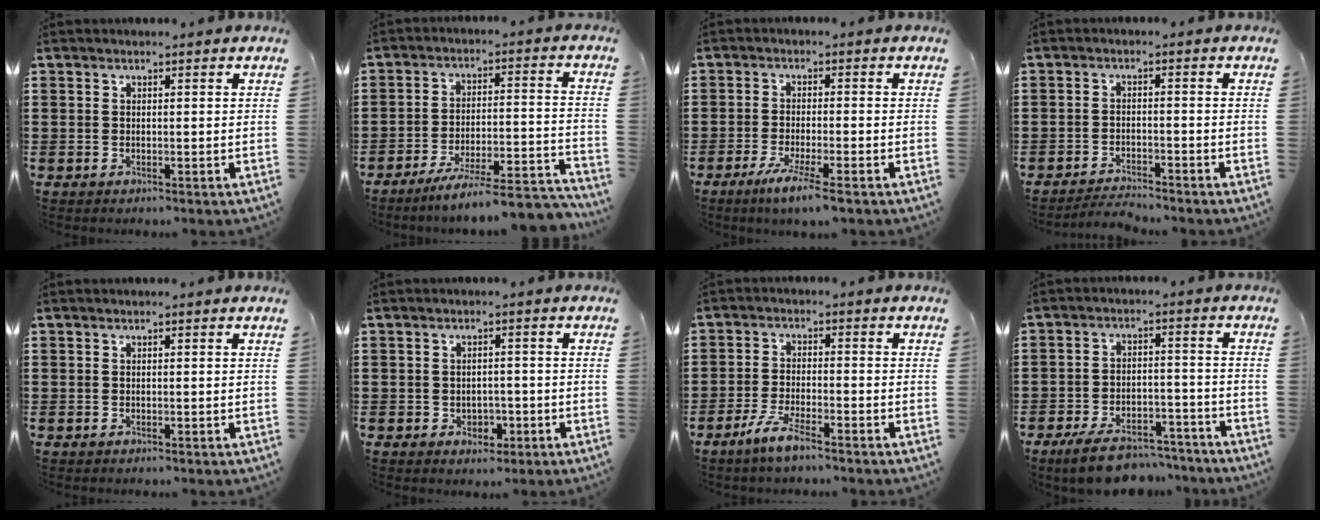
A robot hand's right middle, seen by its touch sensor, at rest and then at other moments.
{"total": 7.7, "force": [-6.7, 0.0, 3.6], "torque": [-0.054, -0.004, -0.126]}
{"total": 4.3, "force": [-2.9, -0.2, 3.1], "torque": [-0.063, -0.013, -0.052]}
{"total": 2.5, "force": [-2.5, 0.0, 0.3], "torque": [-0.010, 0.000, -0.053]}
{"total": 0.0}
{"total": 2.0, "force": [-0.8, 1.6, 1.0], "torque": [-0.015, 0.000, -0.020]}
{"total": 4.4, "force": [-3.3, 0.4, 2.9], "torque": [-0.068, -0.007, -0.063]}
{"total": 7.8, "force": [-6.8, 2.1, 3.3], "torque": [-0.062, 0.015, -0.129]}